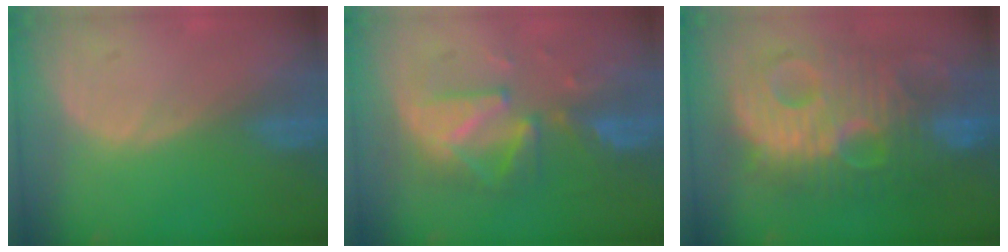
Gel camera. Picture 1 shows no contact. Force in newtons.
{"total": 8.0, "press": 8.0, "slide": 0.6}
{"total": 13.7, "press": 13.7, "slide": 1.1}